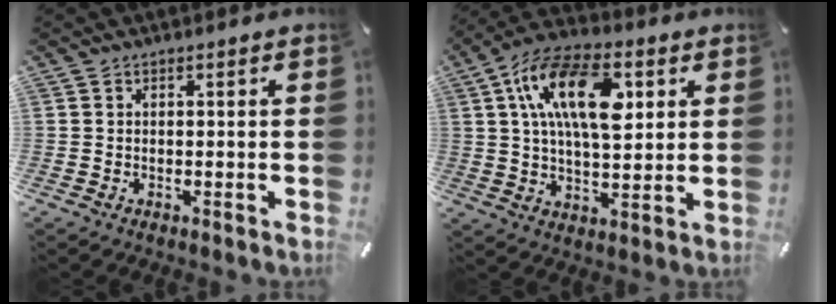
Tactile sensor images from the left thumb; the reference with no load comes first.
{"total": 18.1, "force": [5.8, 9.4, 14.4], "torque": [-0.272, 0.004, 0.093]}